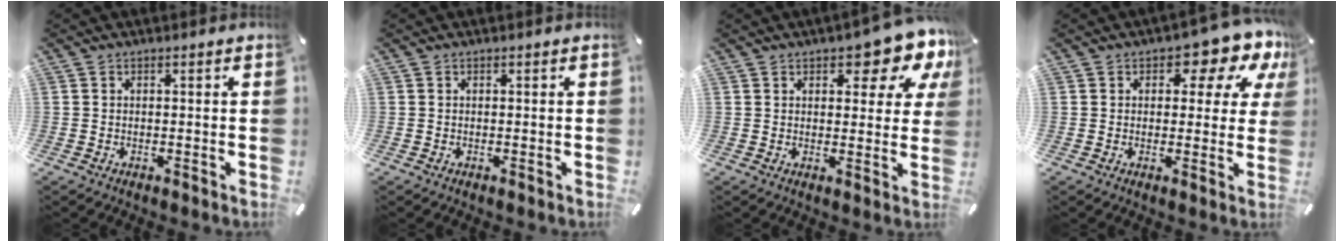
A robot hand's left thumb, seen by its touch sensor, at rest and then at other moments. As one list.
[{"total": 0.0}, {"total": 9.5, "force": [6.0, 3.9, 6.2], "torque": [-0.068, -0.038, 0.096]}, {"total": 9.4, "force": [5.1, 4.9, 6.1], "torque": [-0.070, -0.032, 0.081]}]